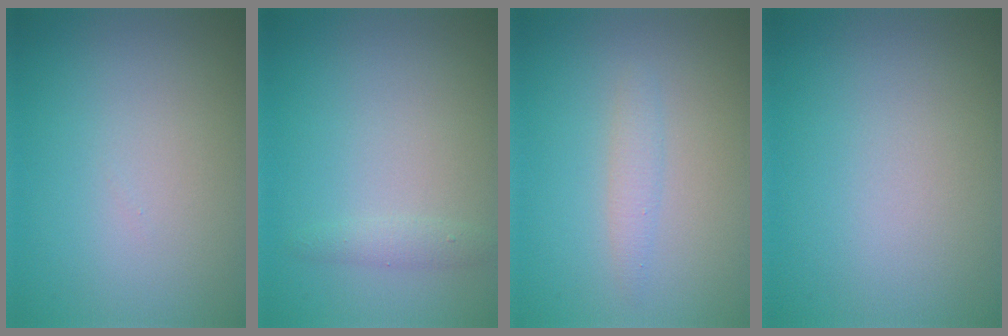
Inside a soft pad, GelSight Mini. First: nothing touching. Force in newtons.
{"total": 1.1, "press": 1.1, "slide": 0.0}
{"total": 1.3, "press": 1.3, "slide": 0.0}
{"total": 0.0}